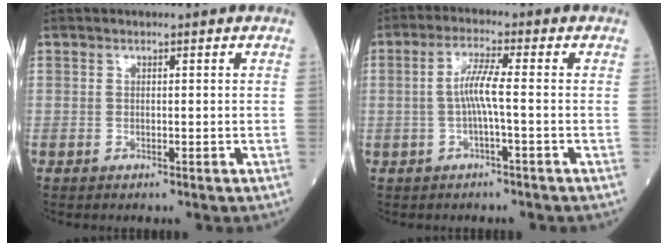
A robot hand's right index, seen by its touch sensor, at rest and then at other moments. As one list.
[{"total": 4.6, "force": [-0.5, -0.2, 4.5], "torque": [-0.092, 0.010, -0.010]}]